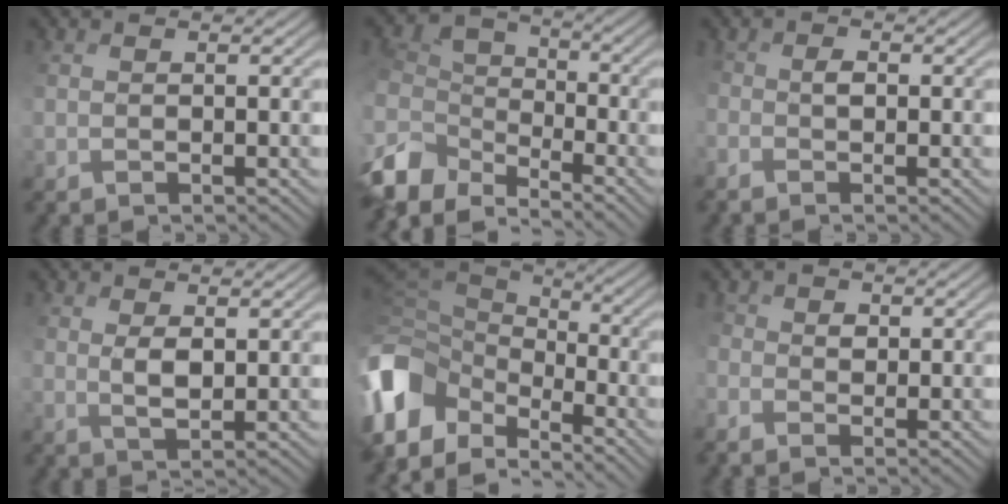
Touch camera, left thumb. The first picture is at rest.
{"total": 9.4, "force": [-5.7, 5.5, 5.0], "torque": [-0.151, -0.007, -0.093]}
{"total": 1.8, "force": [-0.5, 0.9, 1.5], "torque": [-0.033, 0.001, -0.007]}
{"total": 2.7, "force": [1.6, 0.7, 2.1], "torque": [-0.046, 0.006, 0.043]}
{"total": 11.8, "force": [-5.6, 7.3, 7.5], "torque": [-0.222, -0.007, -0.099]}
{"total": 2.6, "force": [-0.2, 2.0, 1.7], "torque": [-0.050, 0.003, 0.006]}